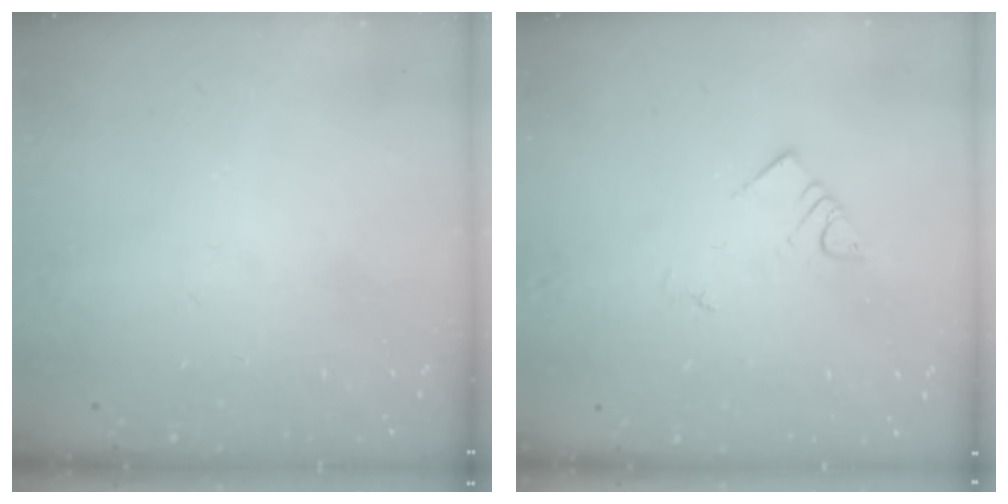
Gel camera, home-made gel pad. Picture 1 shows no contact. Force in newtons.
{"total": 3.6, "press": 3.6, "slide": 0.6}